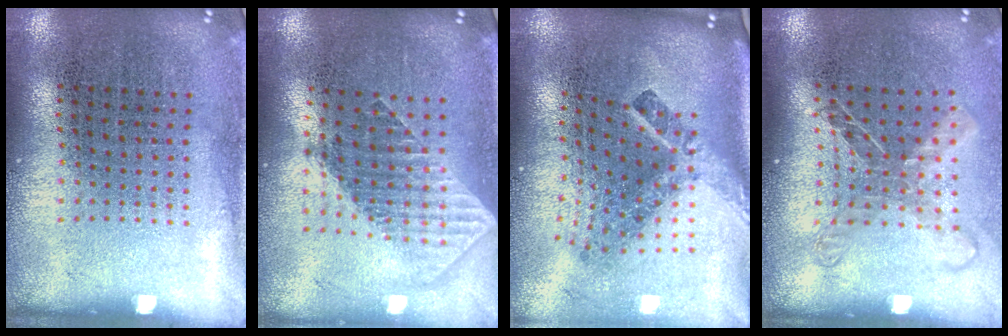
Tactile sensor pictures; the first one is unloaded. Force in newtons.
{"total": 1.9, "press": 1.5, "slide": 1.1}
{"total": 2.9, "press": 1.7, "slide": 2.3}
{"total": 1.7, "press": 1.3, "slide": 1.0}